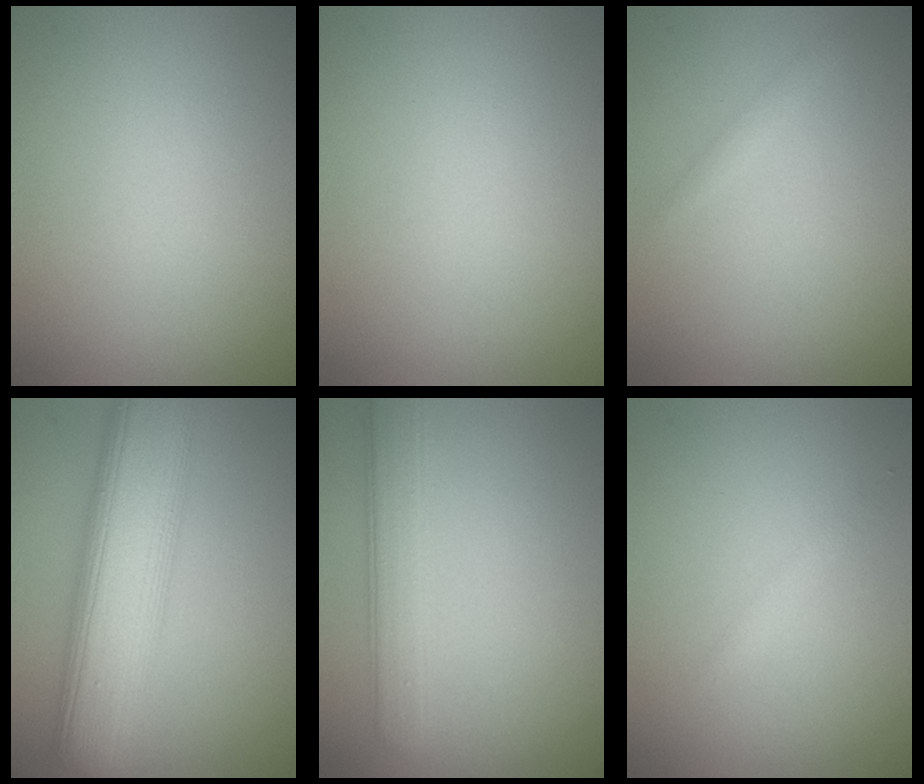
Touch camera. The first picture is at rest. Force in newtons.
{"total": 0.0}
{"total": 0.7, "press": 0.7, "slide": 0.0}
{"total": 10.4, "press": 10.4, "slide": 0.2}
{"total": 3.9, "press": 3.9, "slide": 0.2}
{"total": 0.7, "press": 0.7, "slide": 0.1}